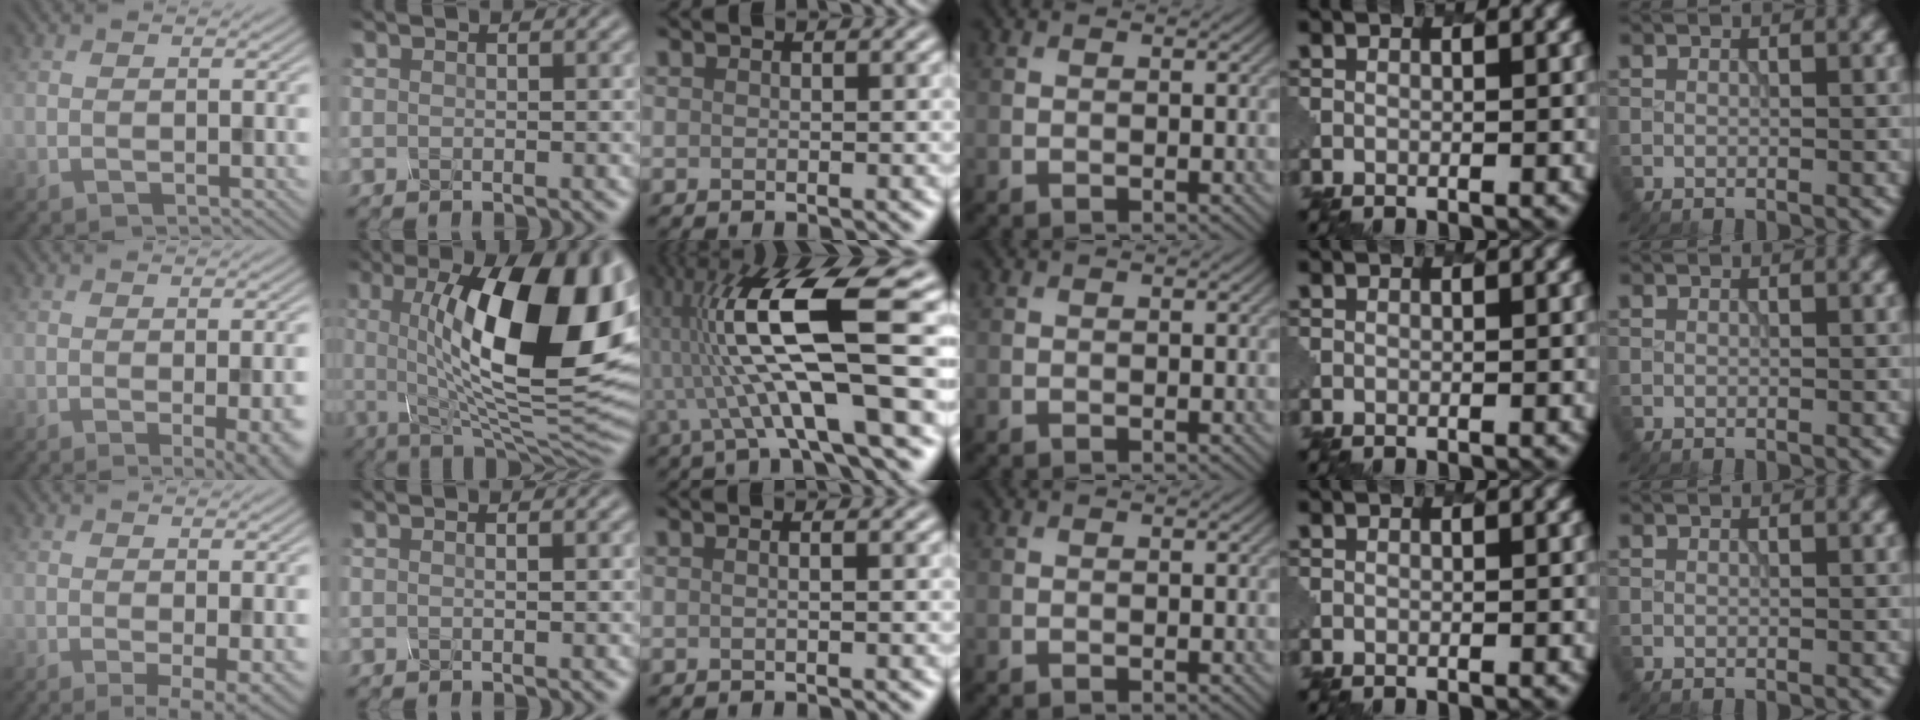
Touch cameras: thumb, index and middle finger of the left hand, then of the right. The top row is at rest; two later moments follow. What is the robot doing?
{"motion": "pour", "object": "mug"}